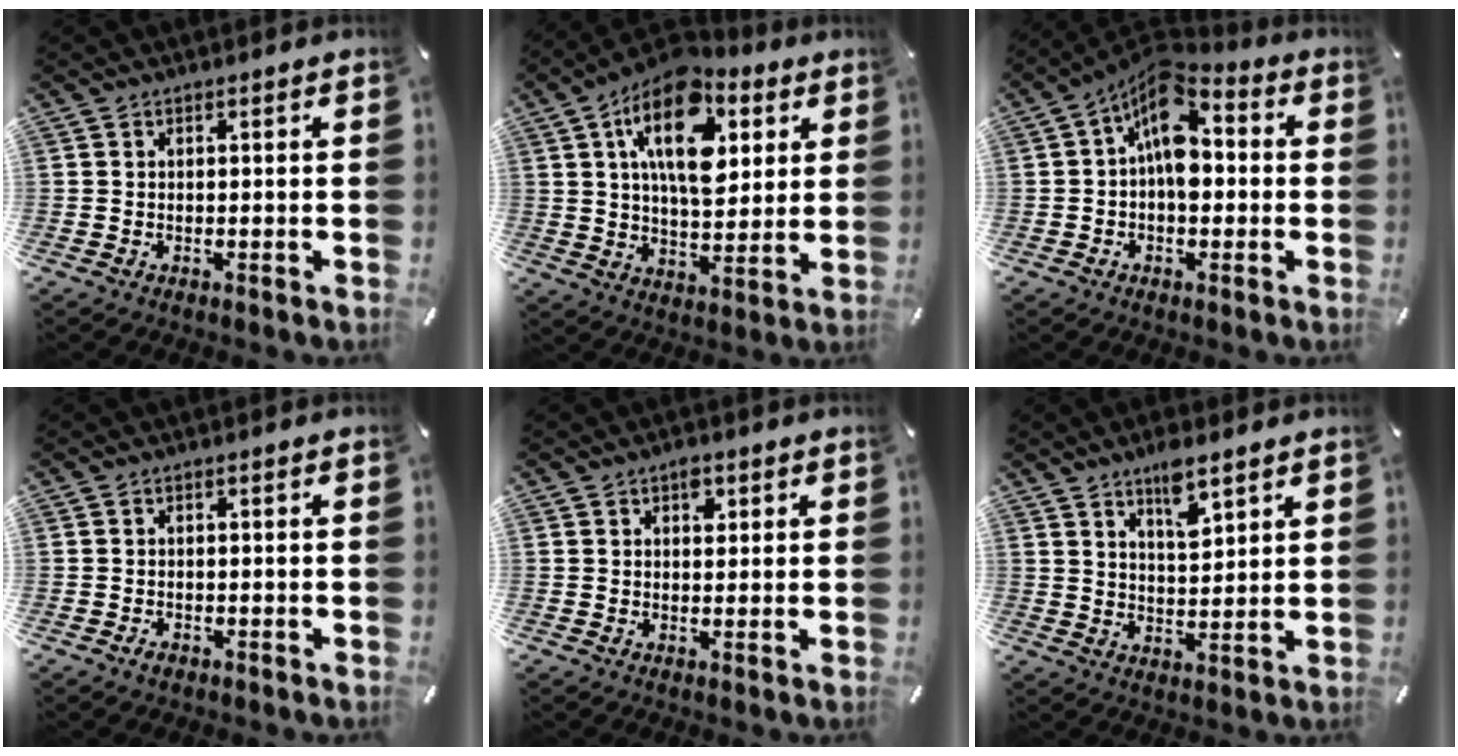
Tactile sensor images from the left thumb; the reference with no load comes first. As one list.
[{"total": 18.7, "force": [7.5, 10.4, 13.6], "torque": [-0.232, -0.021, 0.126]}, {"total": 11.3, "force": [2.0, 6.8, 8.7], "torque": [-0.153, -0.029, 0.033]}, {"total": 1.1, "force": [-0.8, 0.6, 0.6], "torque": [-0.015, 0.001, -0.015]}, {"total": 2.6, "force": [1.2, 1.8, 1.5], "torque": [-0.010, -0.005, 0.016]}, {"total": 7.2, "force": [5.4, 2.4, 4.1], "torque": [-0.062, -0.029, 0.093]}]